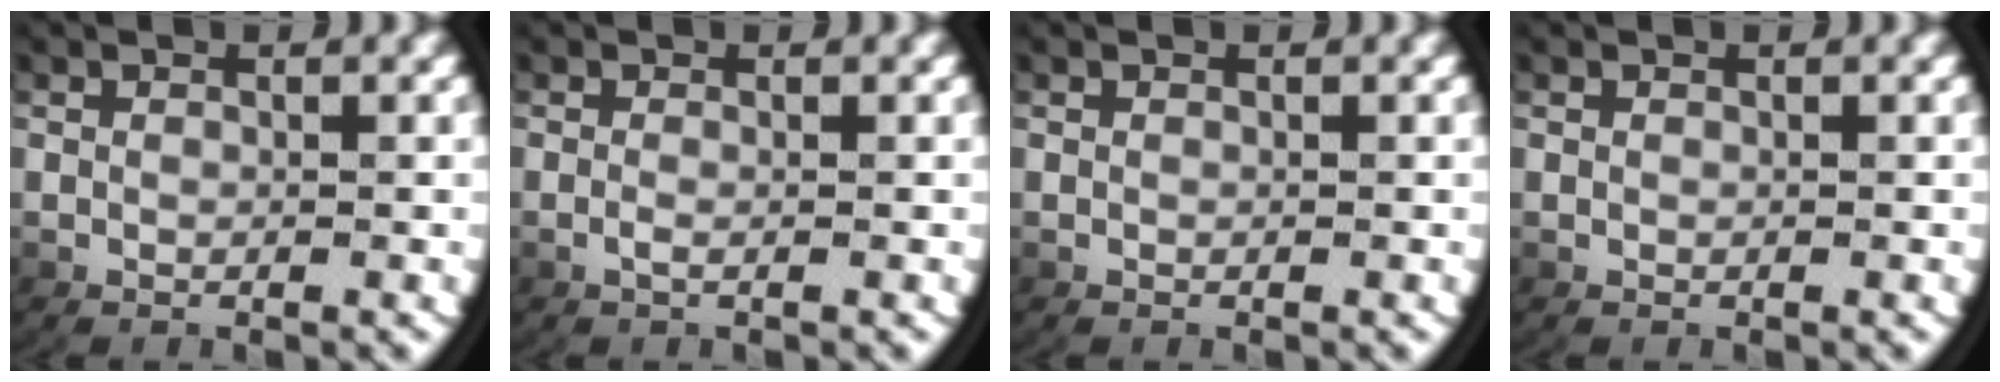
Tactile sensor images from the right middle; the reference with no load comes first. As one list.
[{"total": 0.7, "force": [-0.5, 0.0, 0.5], "torque": [-0.020, -0.006, -0.005]}, {"total": 0.0}, {"total": 0.0}]